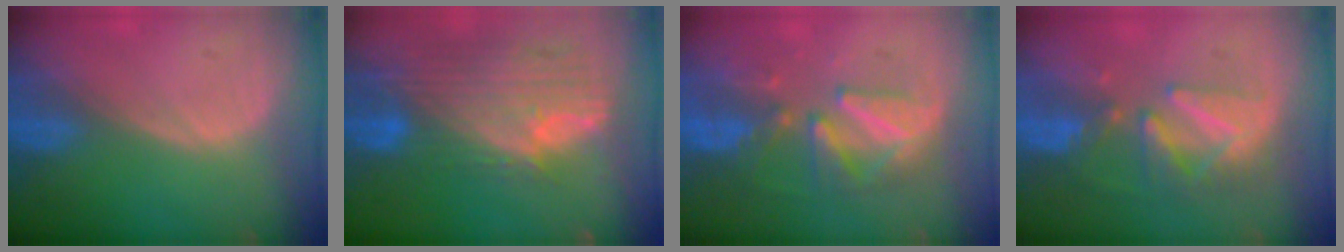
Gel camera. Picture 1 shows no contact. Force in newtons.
{"total": 11.9, "press": 10.1, "slide": 6.3}
{"total": 8.3, "press": 8.1, "slide": 2.0}
{"total": 8.5, "press": 8.0, "slide": 3.1}